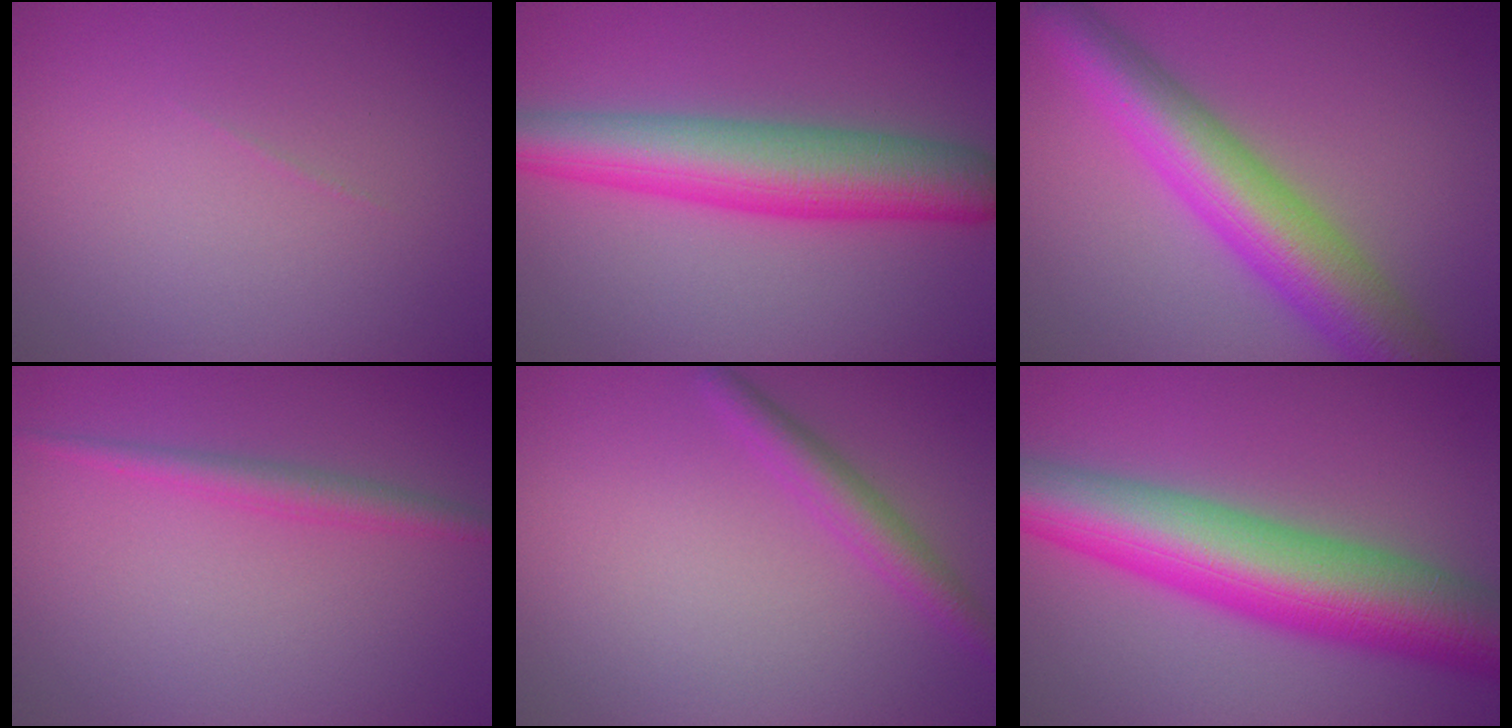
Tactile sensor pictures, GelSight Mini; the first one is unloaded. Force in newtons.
{"total": 8.0, "press": 8.0, "slide": 0.2}
{"total": 8.6, "press": 8.6, "slide": 0.1}
{"total": 1.9, "press": 1.9, "slide": 0.1}
{"total": 2.3, "press": 2.3, "slide": 0.1}
{"total": 11.9, "press": 11.9, "slide": 0.1}